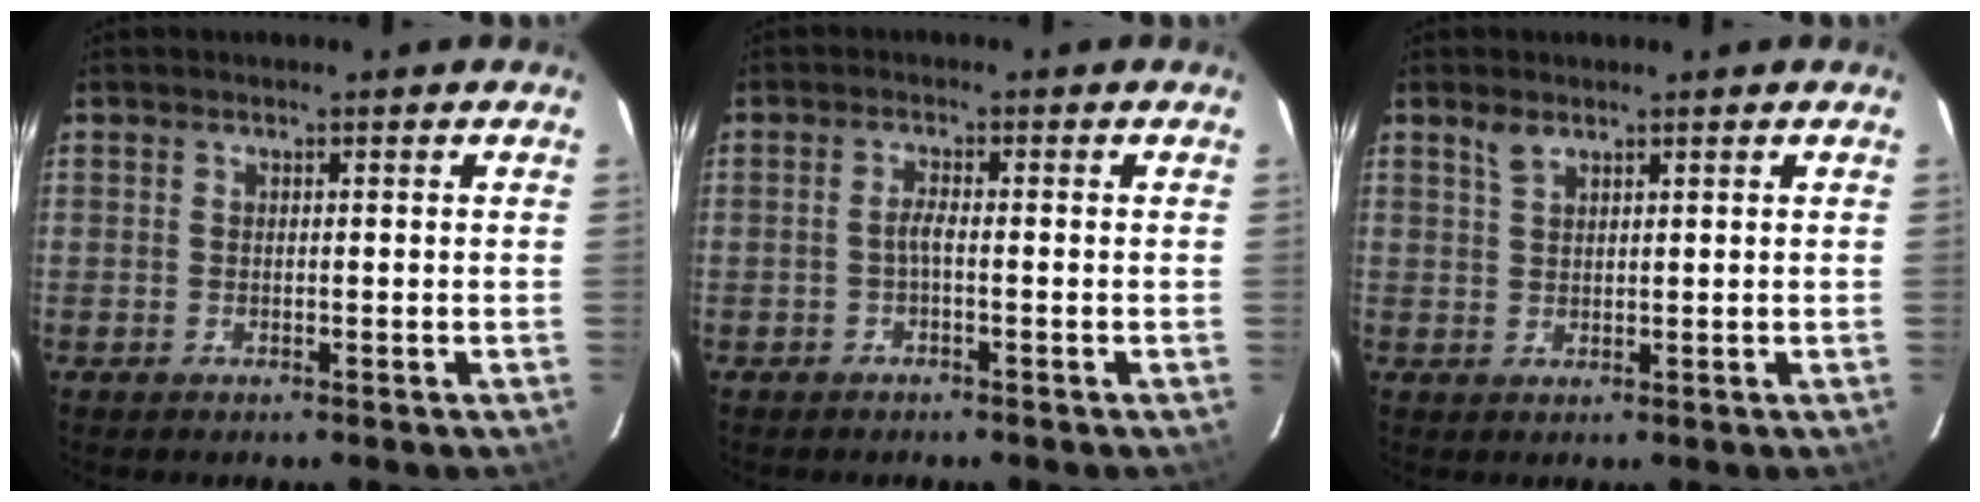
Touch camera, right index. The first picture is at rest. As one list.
[{"total": 1.5, "force": [-0.7, 0.0, 1.3], "torque": [-0.027, 0.003, -0.015]}, {"total": 2.1, "force": [1.6, 0.8, 1.1], "torque": [-0.021, 0.004, 0.032]}]